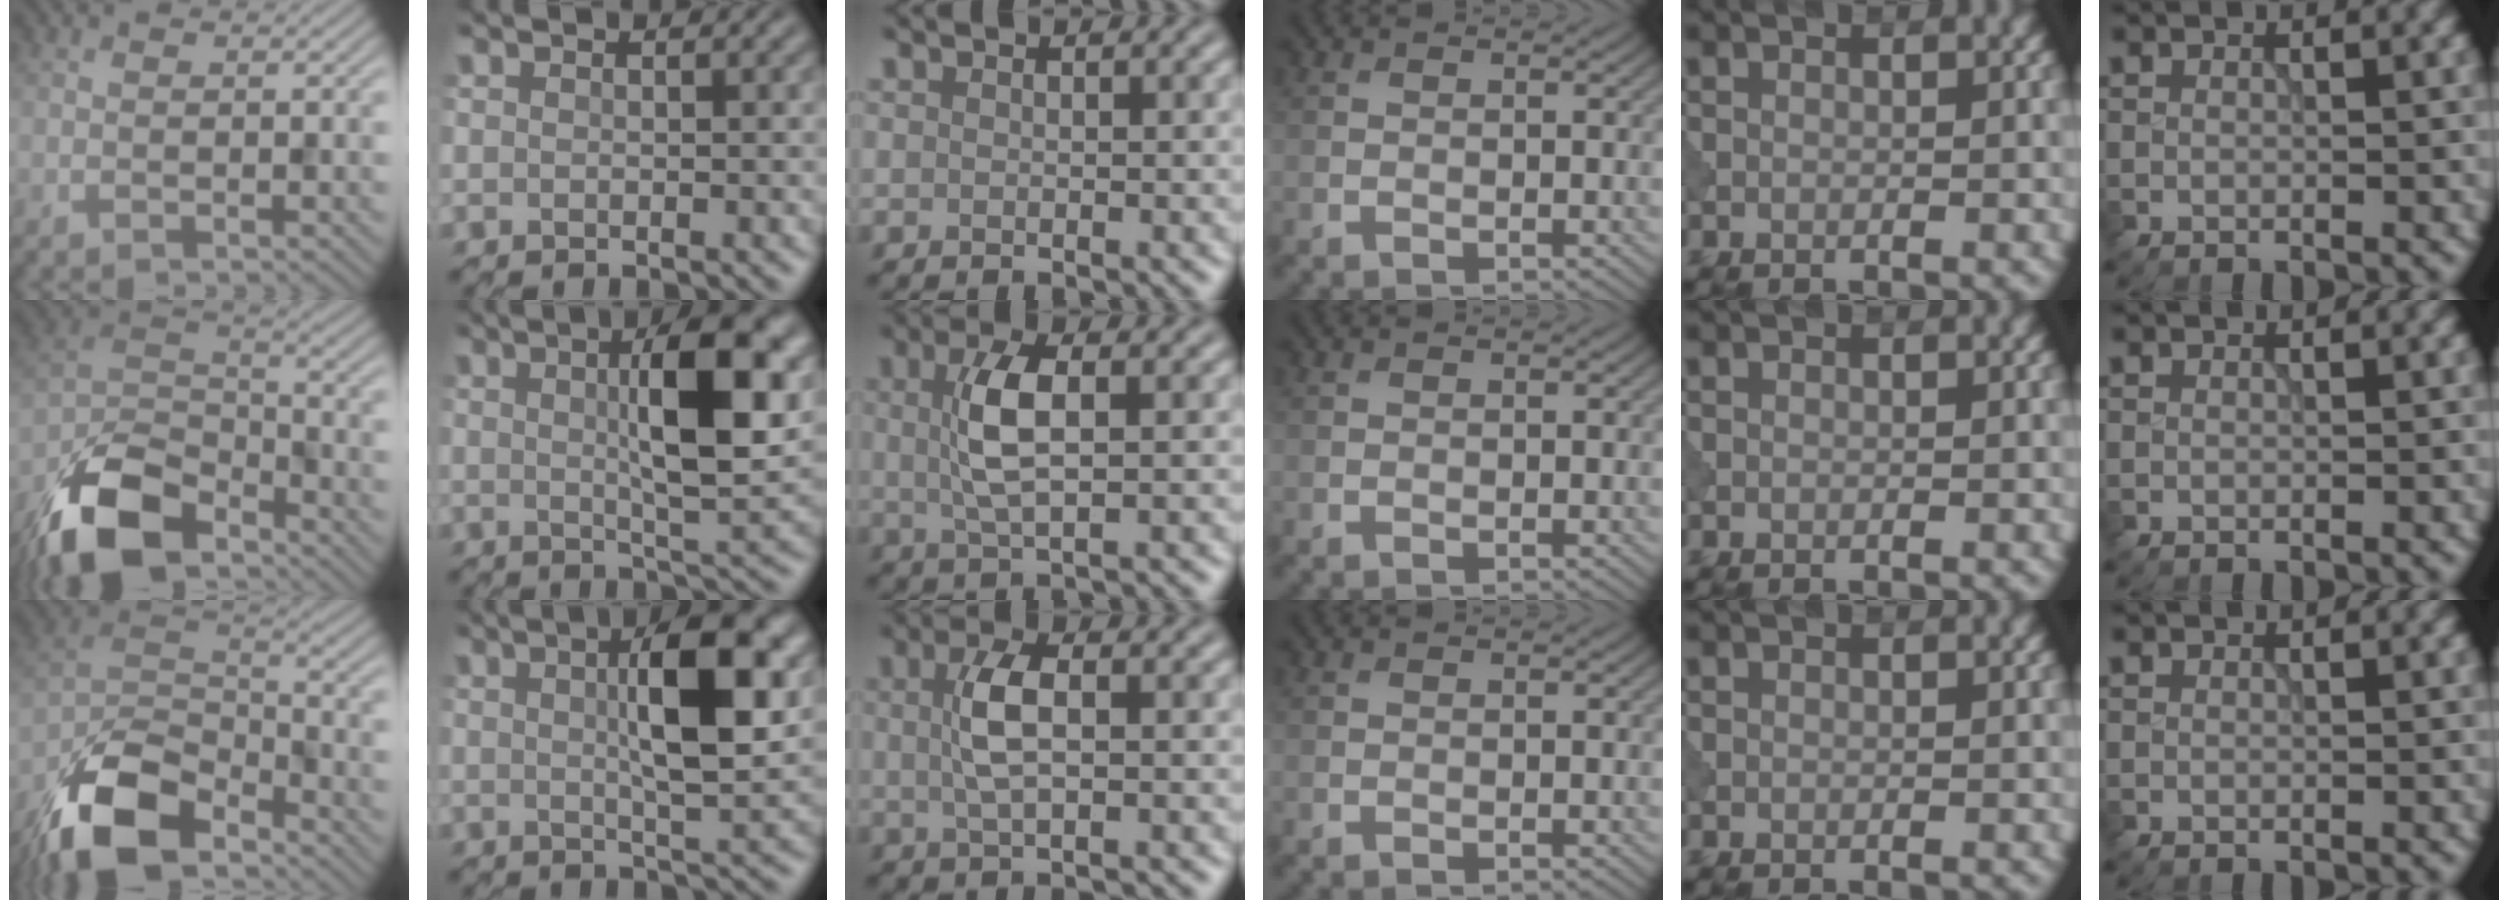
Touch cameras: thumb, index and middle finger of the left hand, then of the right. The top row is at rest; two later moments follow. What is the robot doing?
{"motion": "shake", "object": "bell"}